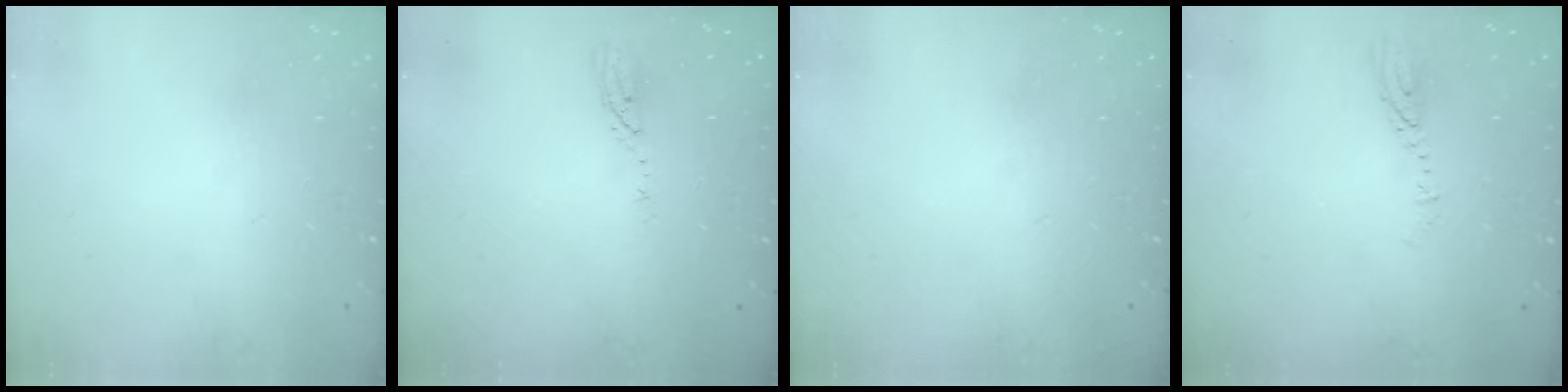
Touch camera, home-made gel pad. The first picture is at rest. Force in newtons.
{"total": 4.0, "press": 4.0, "slide": 0.4}
{"total": 0.0}
{"total": 3.6, "press": 3.6, "slide": 0.1}